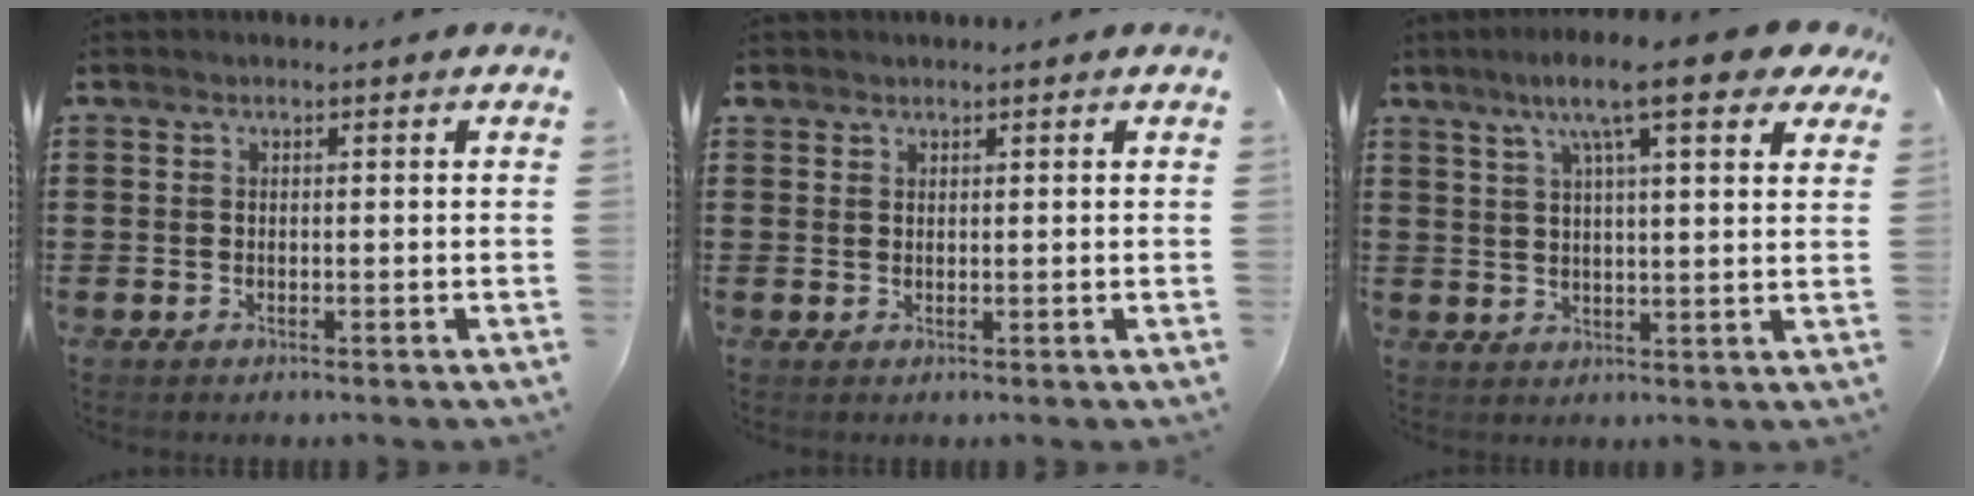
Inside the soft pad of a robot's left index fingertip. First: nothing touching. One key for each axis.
{"total": 0.9, "fx": 0.8, "fy": 0.4, "fz": 0.1, "tx": -0.004, "ty": 0.002, "tz": 0.017}
{"total": 11.0, "fx": 7.1, "fy": 1.8, "fz": 8.2, "tx": -0.154, "ty": -0.009, "tz": 0.116}